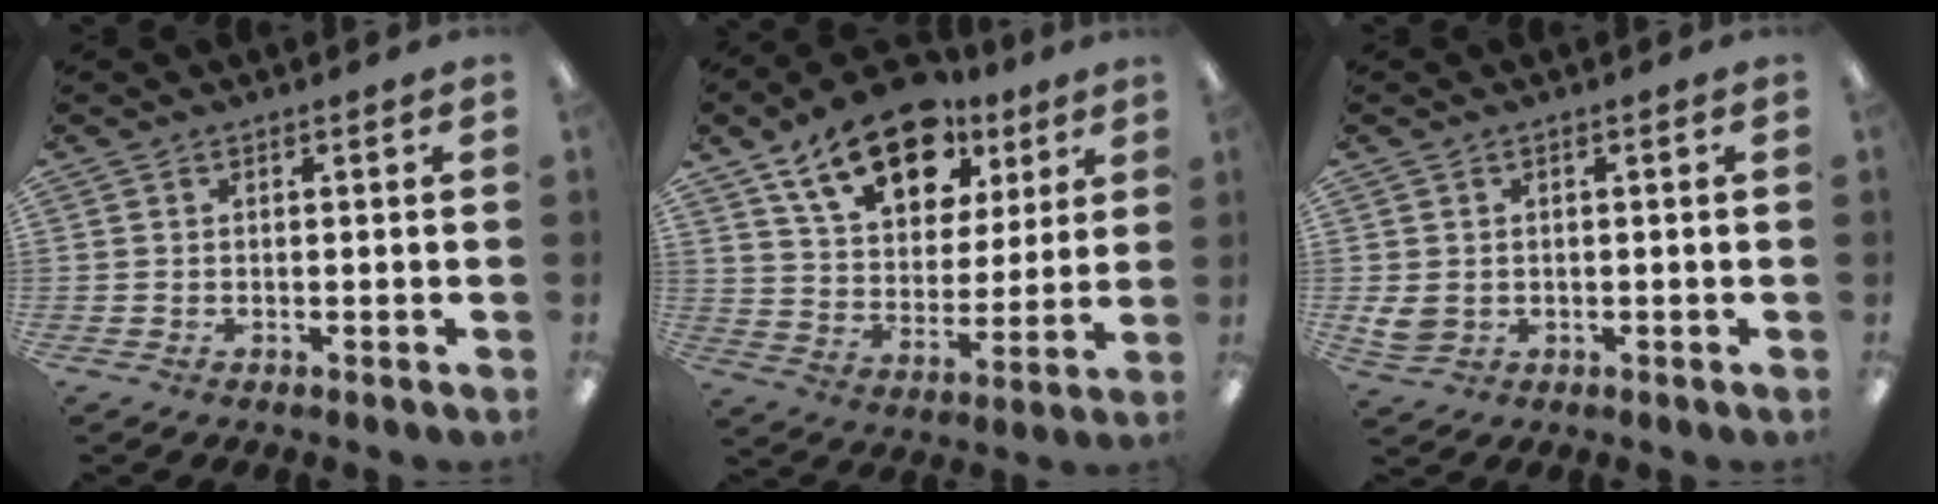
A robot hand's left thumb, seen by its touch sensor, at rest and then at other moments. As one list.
[{"total": 18.3, "force": [11.7, 10.5, 9.5], "torque": [-0.148, -0.057, 0.207]}, {"total": 4.1, "force": [0.0, 3.4, 2.2], "torque": [-0.037, -0.001, 0.001]}]